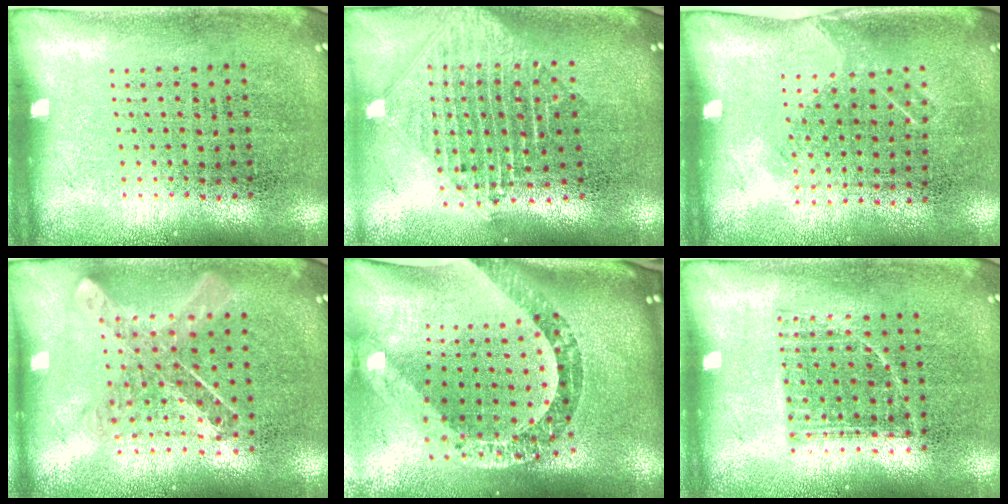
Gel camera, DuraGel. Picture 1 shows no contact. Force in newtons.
{"total": 2.5, "press": 1.9, "slide": 1.5}
{"total": 1.1, "press": 0.8, "slide": 0.7}
{"total": 0.9, "press": 0.9, "slide": 0.2}
{"total": 3.5, "press": 2.5, "slide": 2.5}
{"total": 0.8, "press": 0.7, "slide": 0.5}